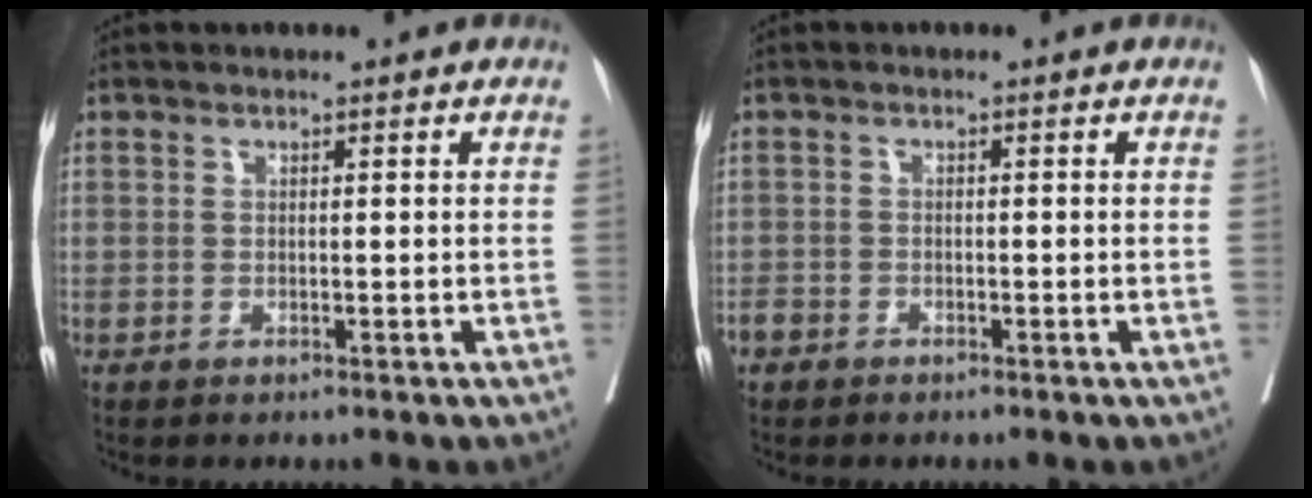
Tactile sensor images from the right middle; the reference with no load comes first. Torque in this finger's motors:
{"motor_torque": [0.39, -0.58, 0.23, 0.04]}